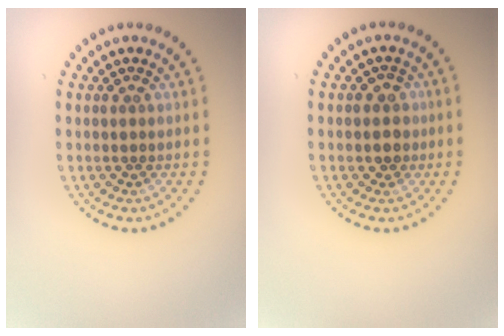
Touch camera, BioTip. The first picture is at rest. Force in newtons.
{"total": 1.5, "press": 1.3, "slide": 0.8}